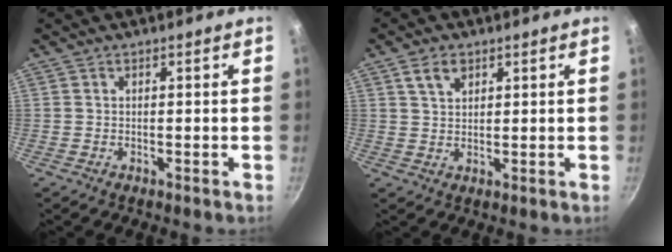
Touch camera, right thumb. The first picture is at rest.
{"total": 4.0, "force": [2.1, 2.6, 2.2], "torque": [-0.029, -0.004, 0.042]}